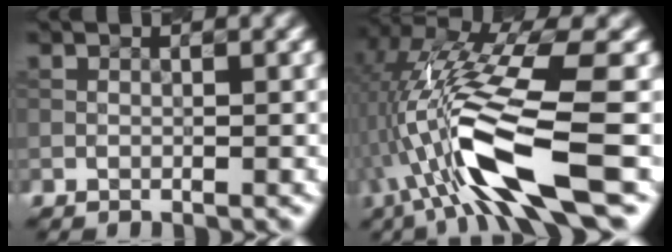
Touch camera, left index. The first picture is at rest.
{"total": 12.0, "force": [-3.8, 2.6, 11.1], "torque": [-0.222, 0.010, -0.058]}